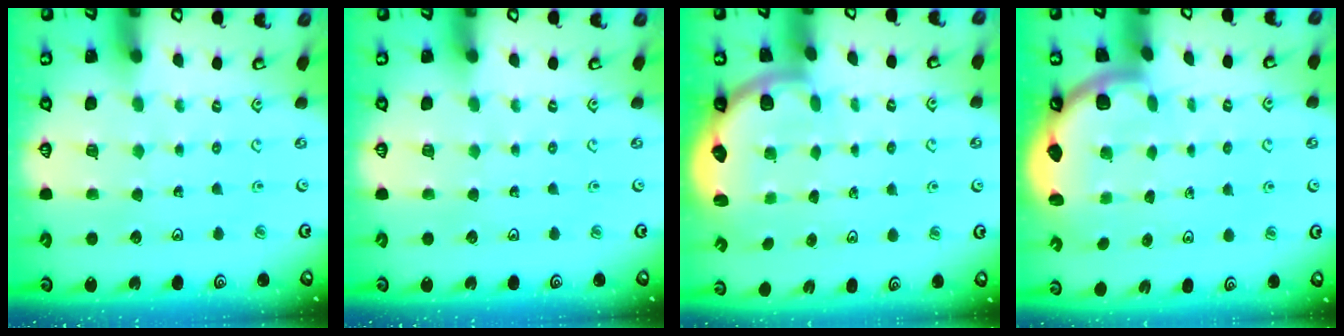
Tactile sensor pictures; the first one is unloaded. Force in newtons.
{"total": 0.0}
{"total": 2.3, "press": 2.0, "slide": 1.2}
{"total": 1.7, "press": 1.7, "slide": 0.2}